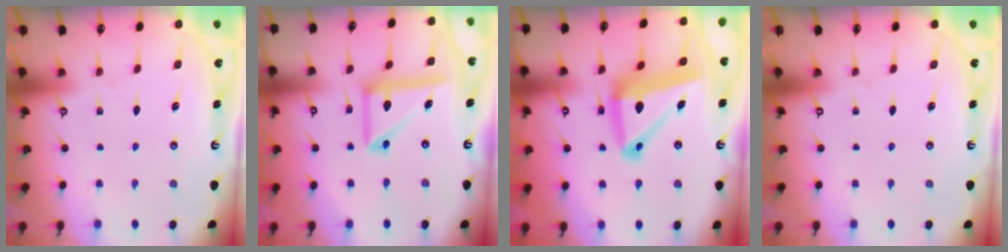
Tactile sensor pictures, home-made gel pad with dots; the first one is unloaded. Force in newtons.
{"total": 14.0, "press": 13.9, "slide": 1.9}
{"total": 15.9, "press": 15.7, "slide": 2.3}
{"total": 0.0}